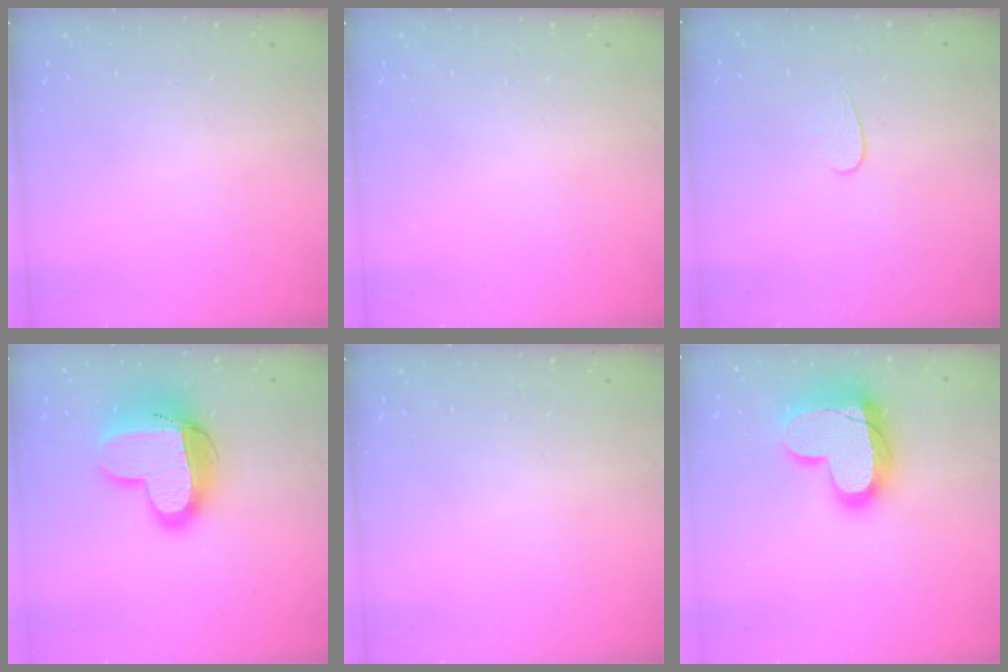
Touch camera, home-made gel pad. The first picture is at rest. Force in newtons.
{"total": 0.0}
{"total": 3.8, "press": 3.8, "slide": 0.4}
{"total": 16.3, "press": 16.2, "slide": 1.4}
{"total": 0.0}
{"total": 19.3, "press": 19.2, "slide": 1.5}